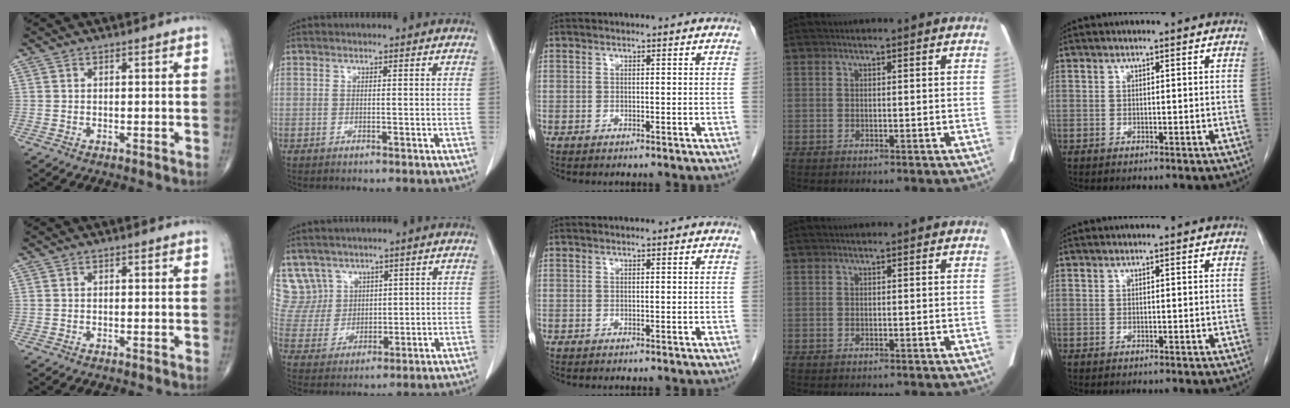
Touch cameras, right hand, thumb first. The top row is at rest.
{"index": {"total": 9.4, "force": [6.0, 7.2, 0.6], "torque": [-0.029, 0.025, 0.146]}}